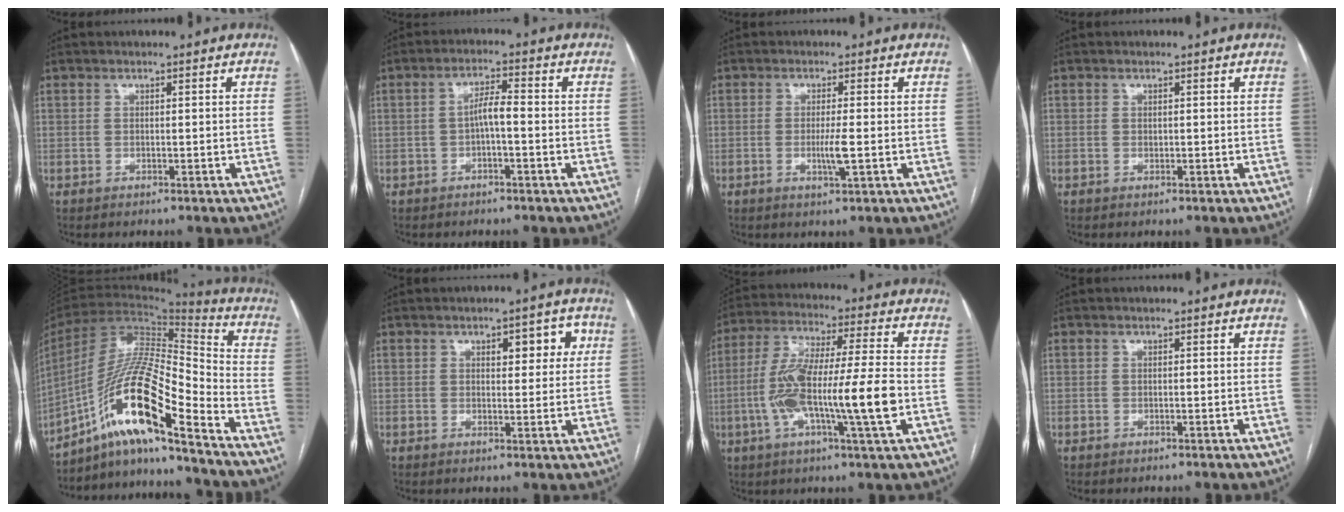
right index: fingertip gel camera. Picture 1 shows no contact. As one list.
[{"total": 3.4, "force": [-0.7, 0.6, 3.3], "torque": [-0.056, 0.011, -0.011]}, {"total": 3.3, "force": [-0.7, -0.1, 3.2], "torque": [-0.063, -0.008, -0.012]}, {"total": 0.6, "force": [0.0, 0.5, 0.4], "torque": [-0.005, 0.000, 0.000]}, {"total": 17.7, "force": [-11.3, 1.8, 13.5], "torque": [-0.267, 0.008, -0.203]}, {"total": 5.5, "force": [2.0, 2.4, 4.4], "torque": [-0.048, 0.013, 0.026]}, {"total": 16.1, "force": [-3.2, 0.9, 15.7], "torque": [-0.298, 0.003, -0.063]}, {"total": 0.0}]